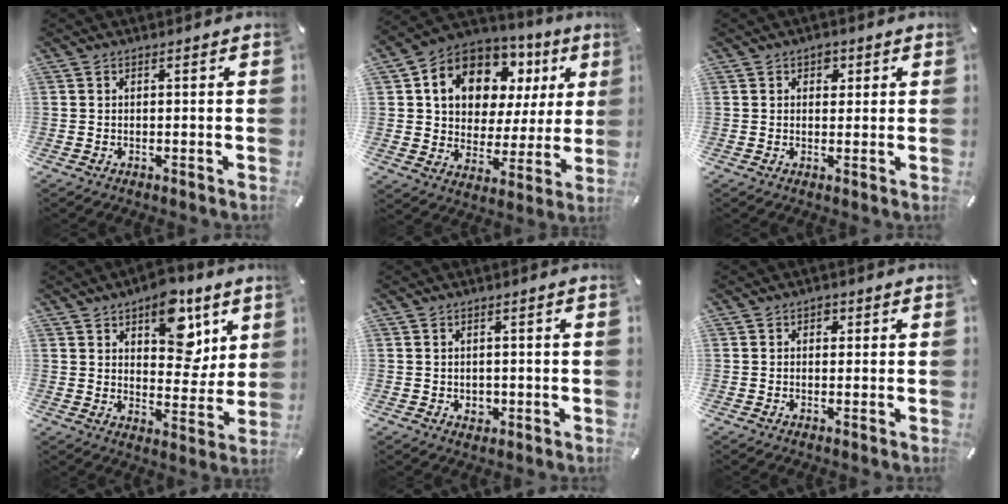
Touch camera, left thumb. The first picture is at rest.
{"total": 12.9, "force": [6.6, 9.4, 6.0], "torque": [-0.115, -0.038, 0.122]}
{"total": 2.3, "force": [1.0, 1.7, 1.1], "torque": [-0.003, -0.005, 0.011]}
{"total": 13.9, "force": [7.5, 8.4, 8.2], "torque": [-0.097, -0.042, 0.130]}
{"total": 1.8, "force": [-0.2, 1.6, 0.7], "torque": [-0.006, 0.000, -0.005]}
{"total": 1.4, "force": [0.4, 1.2, 0.6], "torque": [0.001, 0.001, 0.003]}